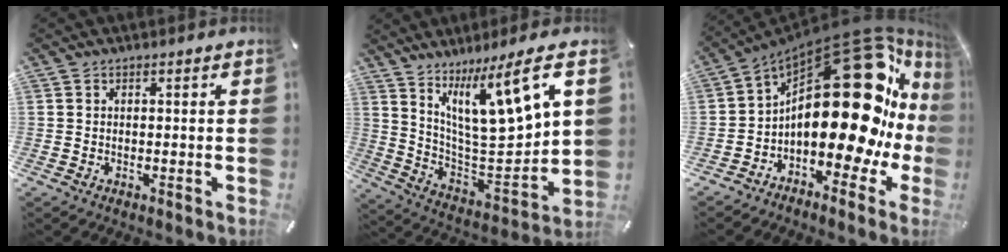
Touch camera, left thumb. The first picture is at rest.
{"total": 15.6, "force": [10.3, 4.4, 10.9], "torque": [-0.178, -0.077, 0.169]}
{"total": 32.6, "force": [5.9, 15.9, 27.8], "torque": [-0.424, -0.075, 0.112]}